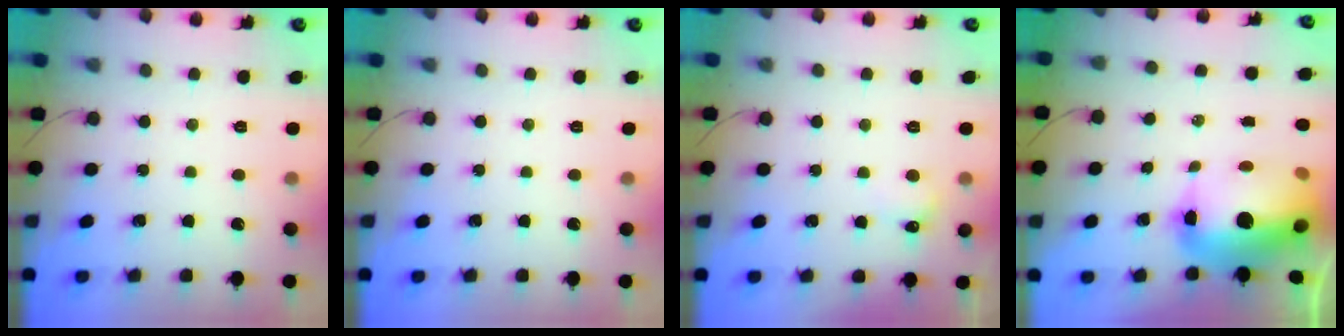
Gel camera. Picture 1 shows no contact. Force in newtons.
{"total": 0.0}
{"total": 3.9, "press": 3.7, "slide": 1.1}
{"total": 15.3, "press": 14.9, "slide": 3.3}